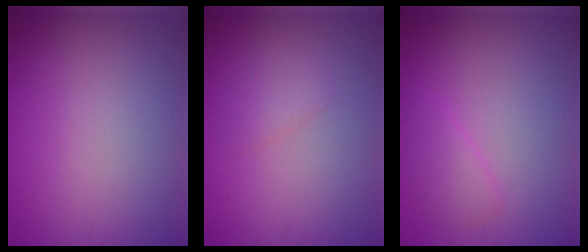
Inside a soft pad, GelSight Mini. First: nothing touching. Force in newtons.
{"total": 1.3, "press": 1.3, "slide": 0.1}
{"total": 1.6, "press": 1.6, "slide": 0.2}